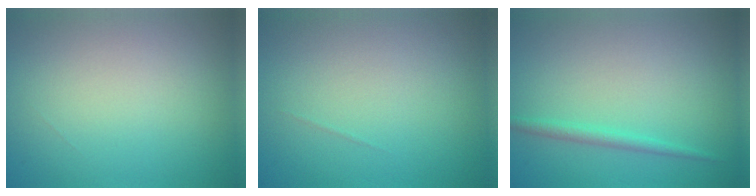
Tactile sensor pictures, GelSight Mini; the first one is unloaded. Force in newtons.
{"total": 0.0}
{"total": 1.4, "press": 1.4, "slide": 0.1}